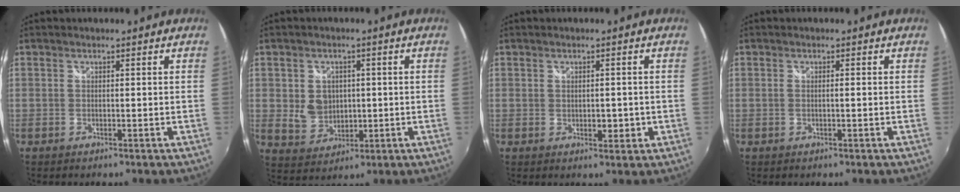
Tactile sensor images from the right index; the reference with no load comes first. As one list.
[{"total": 6.4, "force": [0.3, 5.5, 3.3], "torque": [-0.067, 0.001, 0.016]}, {"total": 2.6, "force": [-0.3, 1.5, 2.1], "torque": [-0.029, -0.004, -0.002]}, {"total": 0.6, "force": [0.0, -0.1, 0.6], "torque": [-0.011, 0.000, -0.002]}]